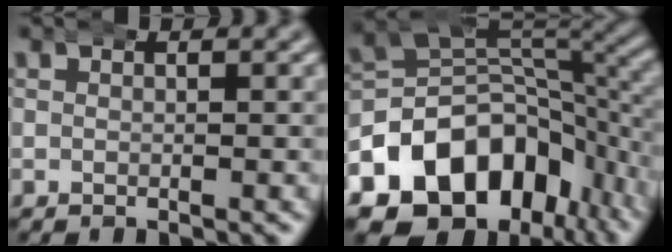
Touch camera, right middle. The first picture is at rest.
{"total": 17.8, "force": [-5.6, 12.9, 10.9], "torque": [-0.209, -0.058, -0.068]}